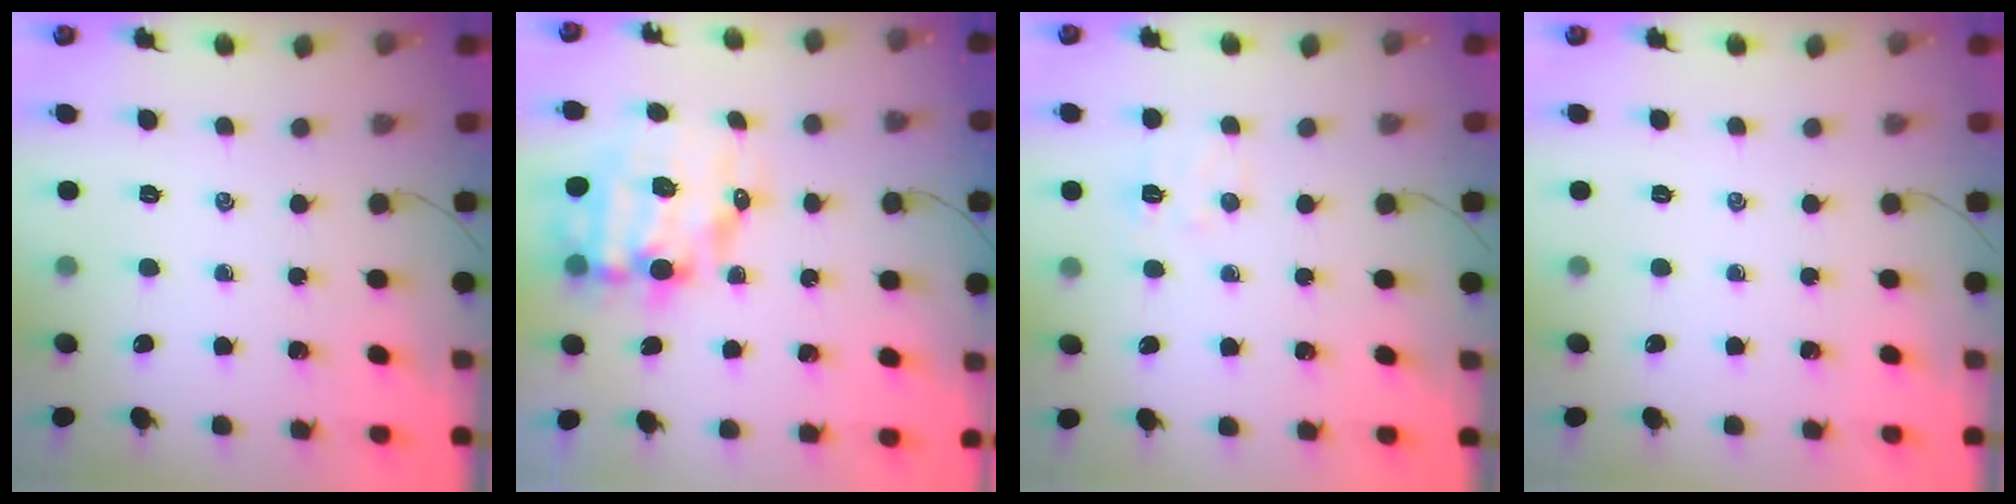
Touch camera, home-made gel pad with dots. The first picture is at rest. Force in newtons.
{"total": 12.5, "press": 12.2, "slide": 2.8}
{"total": 5.6, "press": 5.5, "slide": 1.2}
{"total": 0.0}